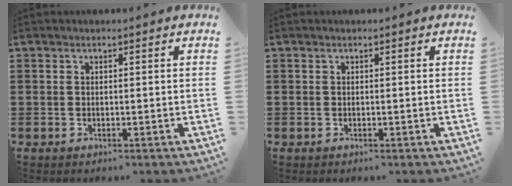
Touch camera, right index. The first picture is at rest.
{"total": 0.0}